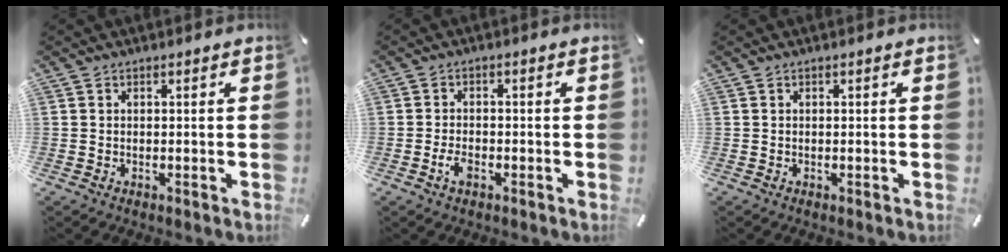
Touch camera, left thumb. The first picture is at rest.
{"total": 2.8, "force": [-1.6, 1.5, 1.8], "torque": [-0.043, 0.002, -0.032]}
{"total": 0.0}